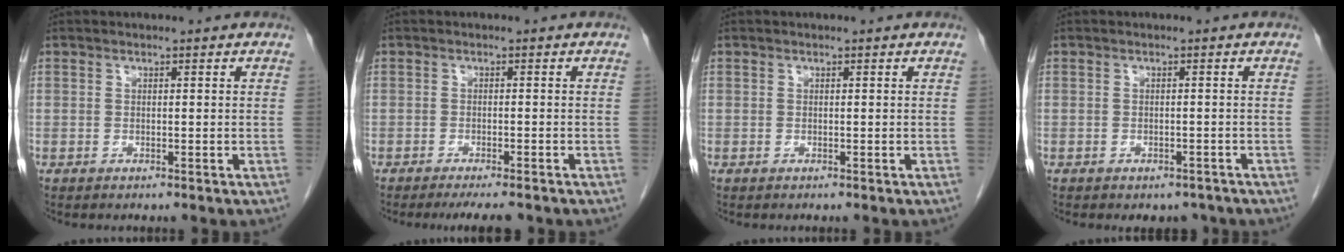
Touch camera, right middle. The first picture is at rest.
{"total": 5.5, "force": [-4.6, 0.8, 2.9], "torque": [-0.031, -0.007, -0.067]}
{"total": 0.0}
{"total": 3.0, "force": [-2.5, 1.6, 0.7], "torque": [-0.001, 0.004, -0.031]}